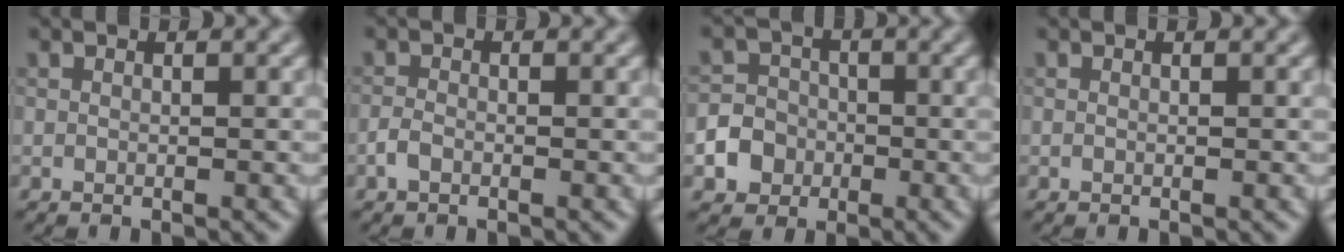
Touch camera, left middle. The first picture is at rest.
{"total": 1.2, "force": [-0.7, 0.7, 0.7], "torque": [-0.013, 0.001, -0.017]}
{"total": 4.1, "force": [-1.5, 3.7, 1.0], "torque": [0.003, -0.001, -0.044]}
{"total": 0.0}